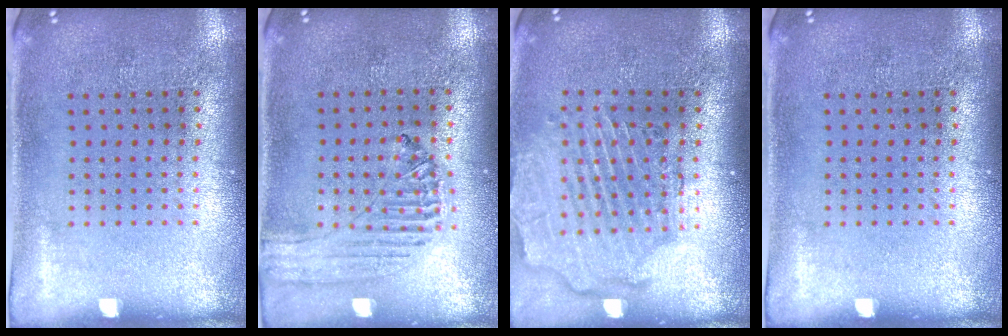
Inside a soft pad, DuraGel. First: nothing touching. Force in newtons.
{"total": 0.5, "press": 0.5, "slide": 0.2}
{"total": 2.6, "press": 2.2, "slide": 1.4}
{"total": 0.0}